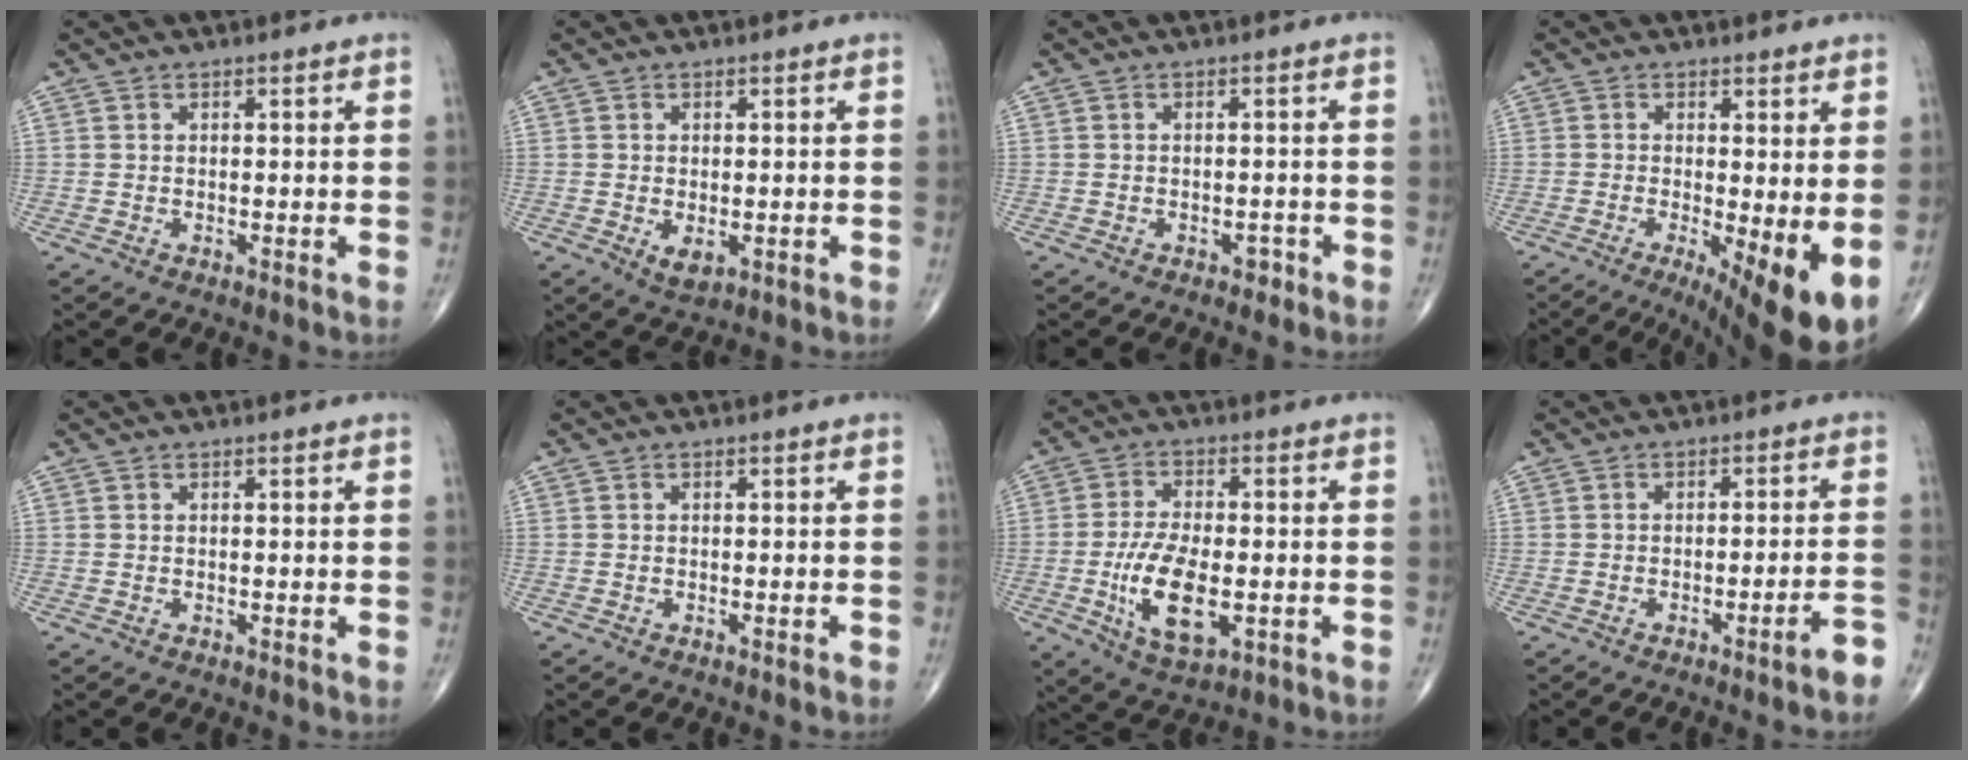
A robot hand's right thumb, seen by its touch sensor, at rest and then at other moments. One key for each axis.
{"total": 3.1, "fx": -0.7, "fy": 1.7, "fz": 2.4, "tx": -0.035, "ty": -0.006, "tz": -0.004}
{"total": 1.6, "fx": -1.0, "fy": 1.0, "fz": 0.7, "tx": -0.004, "ty": 0.006, "tz": -0.015}
{"total": 11.1, "fx": -2.4, "fy": 3.1, "fz": 10.4, "tx": -0.154, "ty": -0.019, "tz": -0.028}
{"total": 0.0}
{"total": 0.5, "fx": -0.4, "fy": 0.0, "fz": 0.3, "tx": -0.009, "ty": -0.001, "tz": -0.007}
{"total": 12.1, "fx": -2.7, "fy": 5.6, "fz": 10.4, "tx": -0.191, "ty": -0.003, "tz": -0.041}
{"total": 4.6, "fx": -3.0, "fy": 0.1, "fz": 3.5, "tx": -0.047, "ty": 0.024, "tz": -0.040}